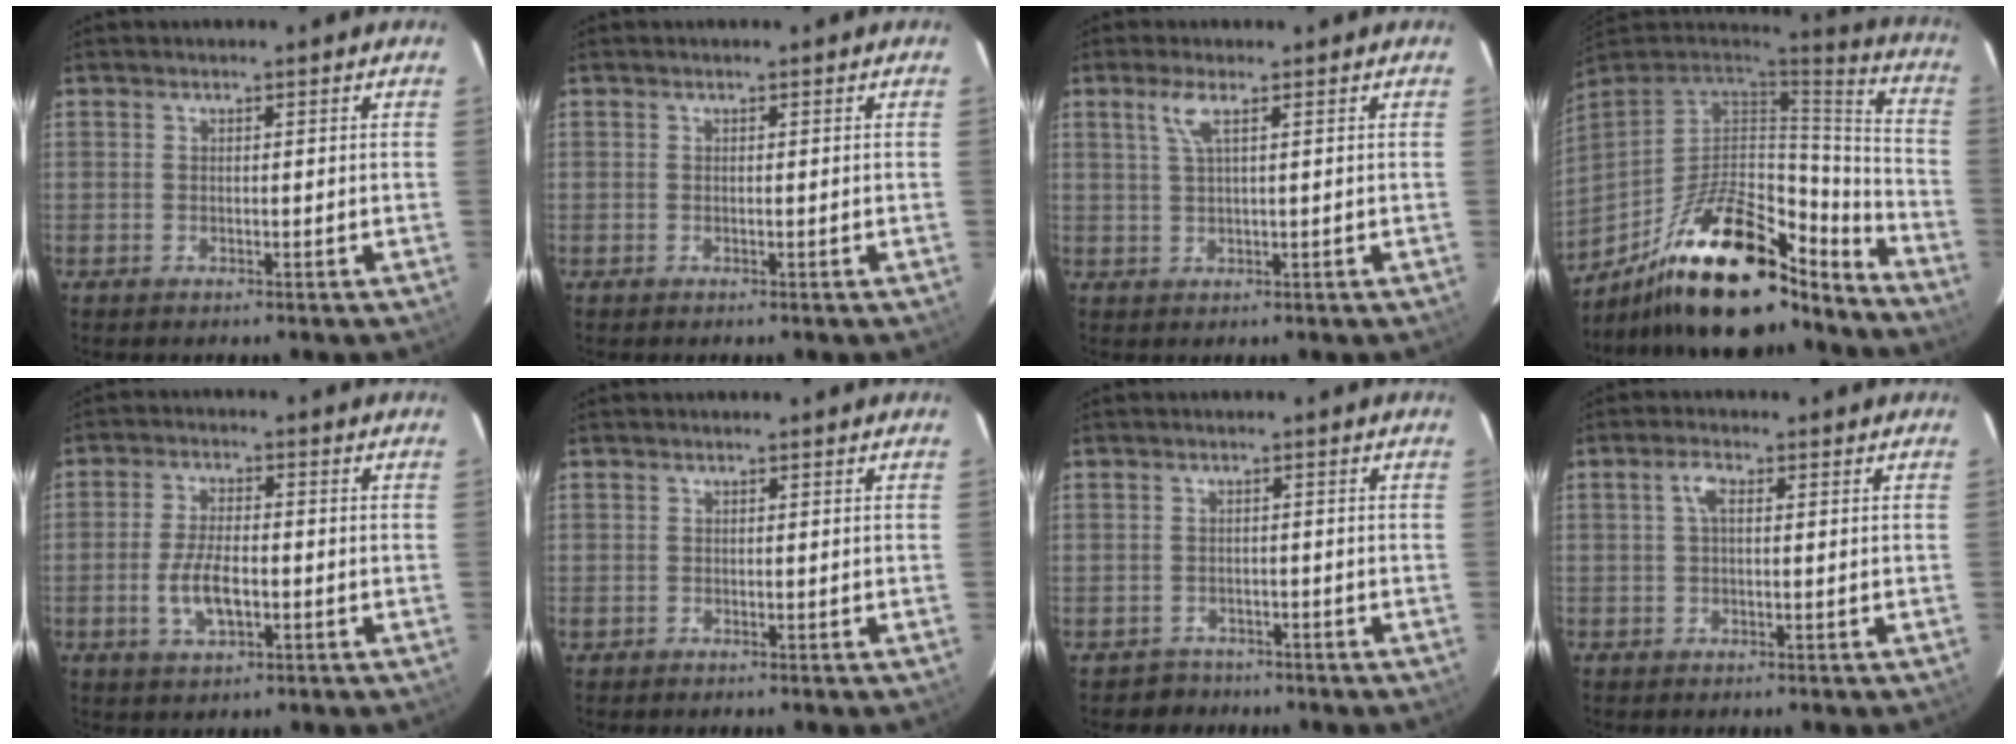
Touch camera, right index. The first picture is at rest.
{"total": 0.0}
{"total": 3.1, "force": [1.5, 0.1, 2.8], "torque": [-0.059, 0.003, 0.033]}
{"total": 28.3, "force": [-20.1, 10.6, 16.9], "torque": [-0.287, 0.014, -0.303]}
{"total": 7.0, "force": [-2.0, 3.0, 6.0], "torque": [-0.123, -0.003, -0.035]}
{"total": 0.6, "force": [-0.2, 0.6, -0.1], "torque": [0.000, 0.002, -0.001]}
{"total": 3.1, "force": [-2.0, 2.2, -0.7], "torque": [0.009, 0.019, -0.031]}
{"total": 2.6, "force": [0.5, 1.0, 2.3], "torque": [-0.049, 0.009, 0.009]}